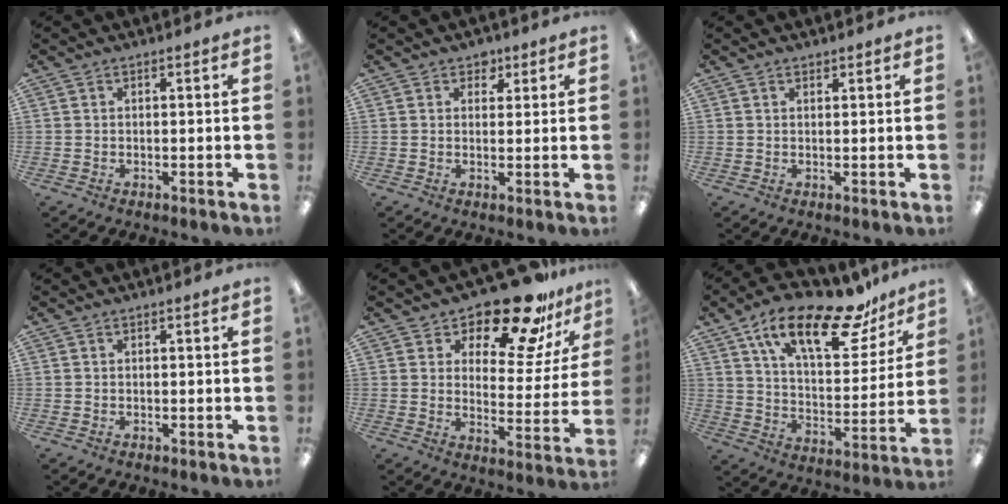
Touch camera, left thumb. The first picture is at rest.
{"total": 2.8, "force": [1.8, 2.0, 0.7], "torque": [0.005, -0.005, 0.029]}
{"total": 0.9, "force": [0.8, 0.4, 0.2], "torque": [-0.004, 0.001, 0.014]}
{"total": 0.0}
{"total": 17.4, "force": [14.5, 5.7, 7.9], "torque": [-0.120, -0.111, 0.246]}
{"total": 20.6, "force": [13.7, 8.1, 13.0], "torque": [-0.209, -0.076, 0.230]}